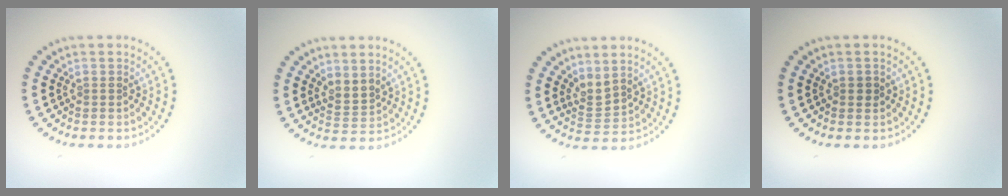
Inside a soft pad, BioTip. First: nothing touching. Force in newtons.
{"total": 1.8, "press": 1.3, "slide": 1.2}
{"total": 2.0, "press": 1.4, "slide": 1.5}
{"total": 0.9, "press": 0.9, "slide": 0.1}